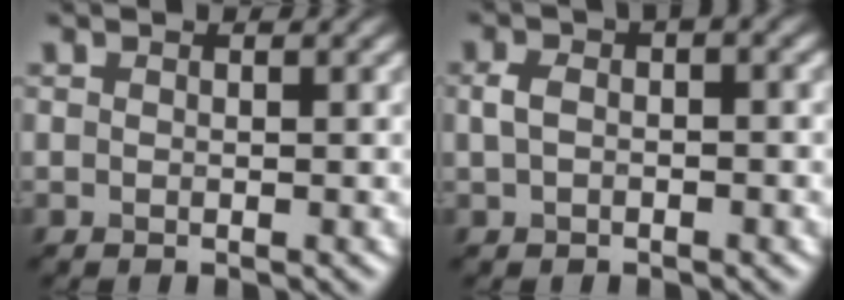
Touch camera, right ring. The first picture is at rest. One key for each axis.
{"total": 1.3, "fx": -0.3, "fy": 0.2, "fz": 1.2, "tx": -0.041, "ty": 0.010, "tz": 0.016}